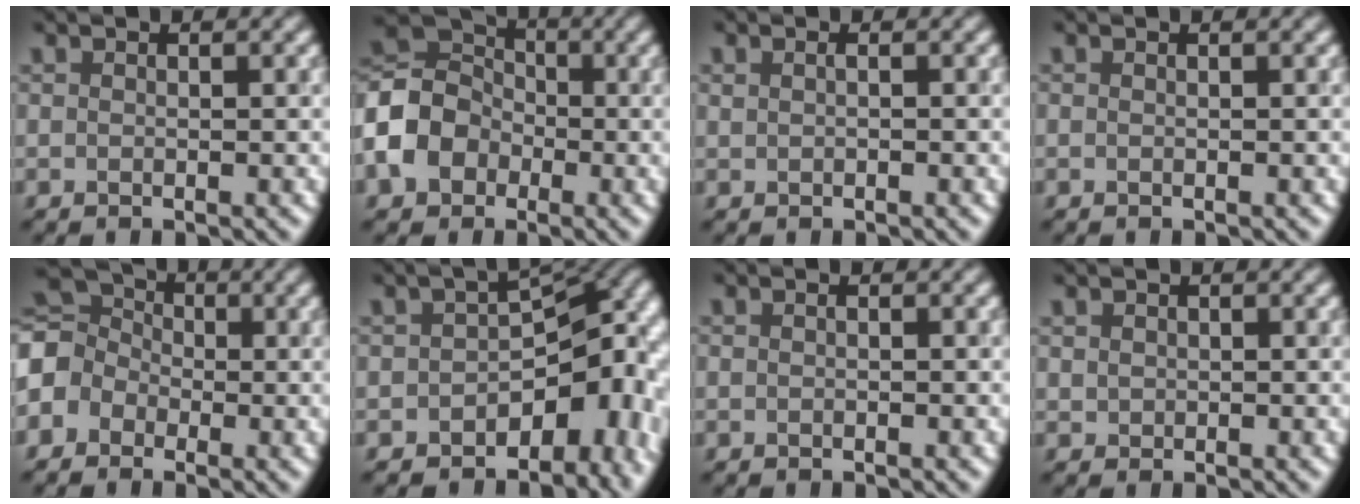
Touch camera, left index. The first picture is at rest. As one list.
[{"total": 7.3, "force": [-2.4, 5.9, 3.7], "torque": [-0.086, 0.005, -0.064]}, {"total": 0.6, "force": [-0.1, 0.5, 0.3], "torque": [-0.009, 0.000, -0.001]}, {"total": 0.0}, {"total": 6.0, "force": [-1.1, 5.3, 2.7], "torque": [-0.061, 0.017, -0.045]}, {"total": 9.1, "force": [-3.1, 5.8, 6.4], "torque": [-0.047, -0.009, -0.046]}, {"total": 0.0}, {"total": 0.8, "force": [0.3, 0.7, 0.1], "torque": [-0.002, 0.001, 0.007]}]